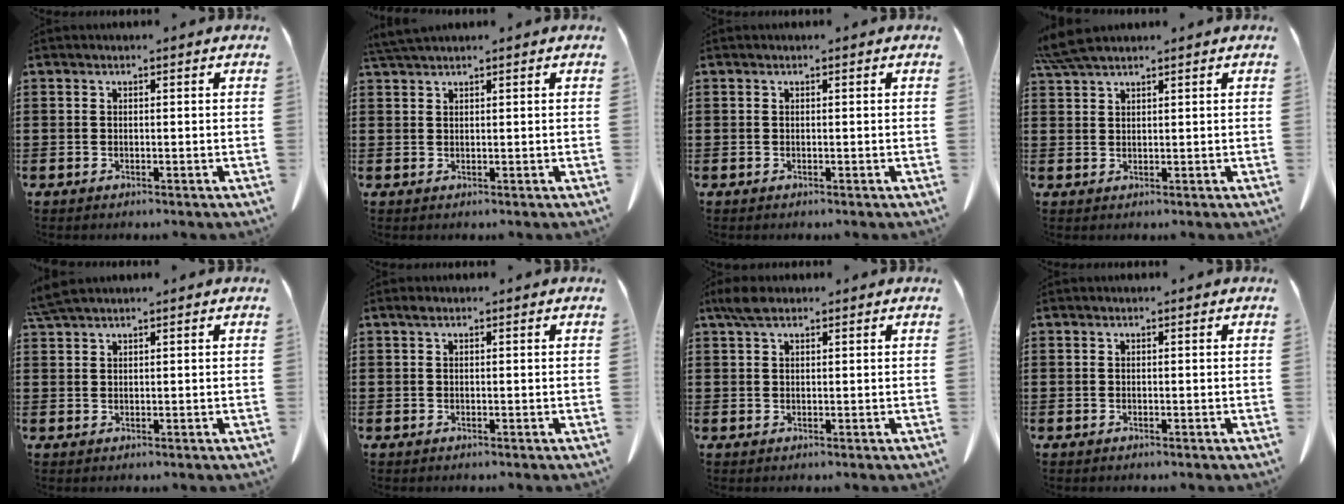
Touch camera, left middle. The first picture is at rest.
{"total": 2.0, "force": [1.8, 0.0, 0.9], "torque": [-0.023, -0.001, 0.035]}
{"total": 0.0}
{"total": 4.0, "force": [3.3, 0.4, 2.1], "torque": [-0.052, -0.001, 0.064]}
{"total": 2.6, "force": [2.3, 0.1, 1.4], "torque": [-0.033, 0.000, 0.045]}
{"total": 0.6, "force": [0.3, 0.2, 0.4], "torque": [-0.011, 0.001, 0.006]}
{"total": 2.8, "force": [1.7, 1.0, 2.0], "torque": [-0.044, 0.004, 0.031]}
{"total": 0.0}